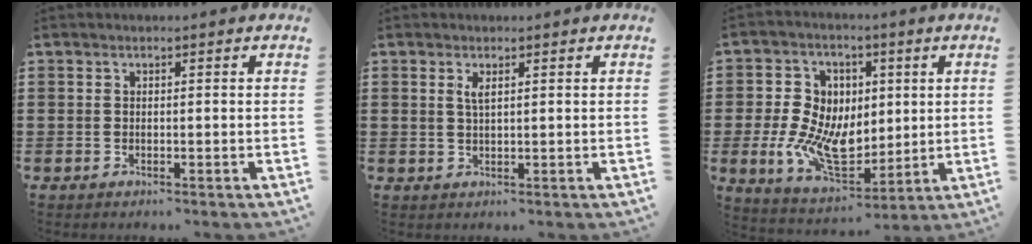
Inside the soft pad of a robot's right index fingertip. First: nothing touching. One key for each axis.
{"total": 1.8, "fx": 0.9, "fy": 0.5, "fz": 1.4, "tx": -0.030, "ty": 0.003, "tz": 0.014}
{"total": 10.8, "fx": -0.8, "fy": 7.9, "fz": 7.2, "tx": -0.189, "ty": 0.009, "tz": -0.013}